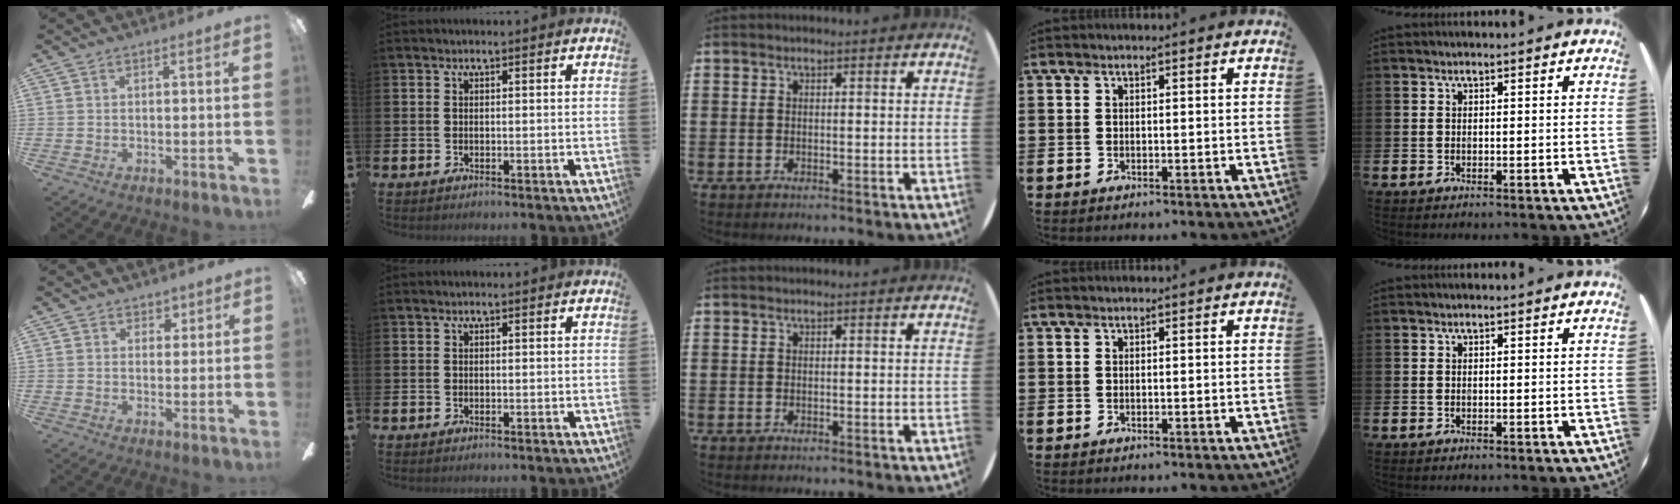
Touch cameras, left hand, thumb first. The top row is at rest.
{"thumb": {"total": 2.9, "force": [1.8, 2.3, 0.1], "torque": [0.015, -0.007, 0.029]}}